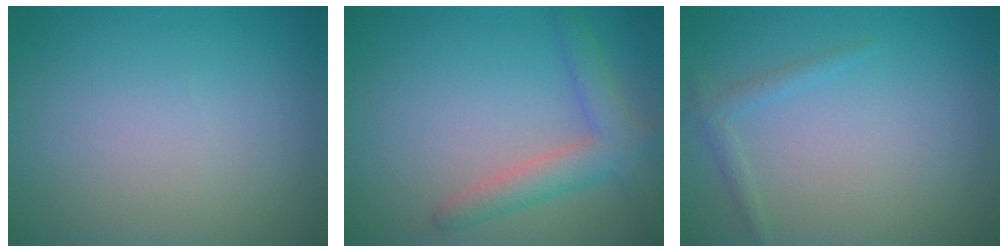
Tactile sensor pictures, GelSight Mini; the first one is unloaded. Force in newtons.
{"total": 3.6, "press": 3.6, "slide": 0.2}
{"total": 1.2, "press": 1.2, "slide": 0.1}